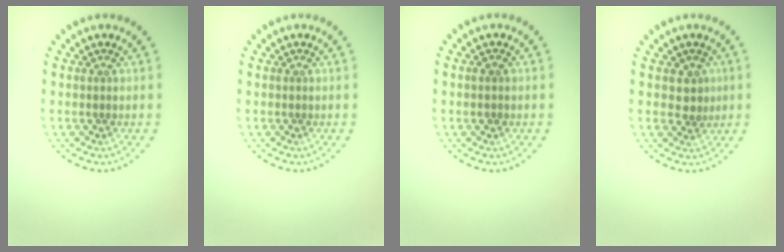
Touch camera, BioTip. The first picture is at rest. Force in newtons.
{"total": 0.0}
{"total": 0.7, "press": 0.7, "slide": 0.3}
{"total": 1.9, "press": 1.8, "slide": 0.7}